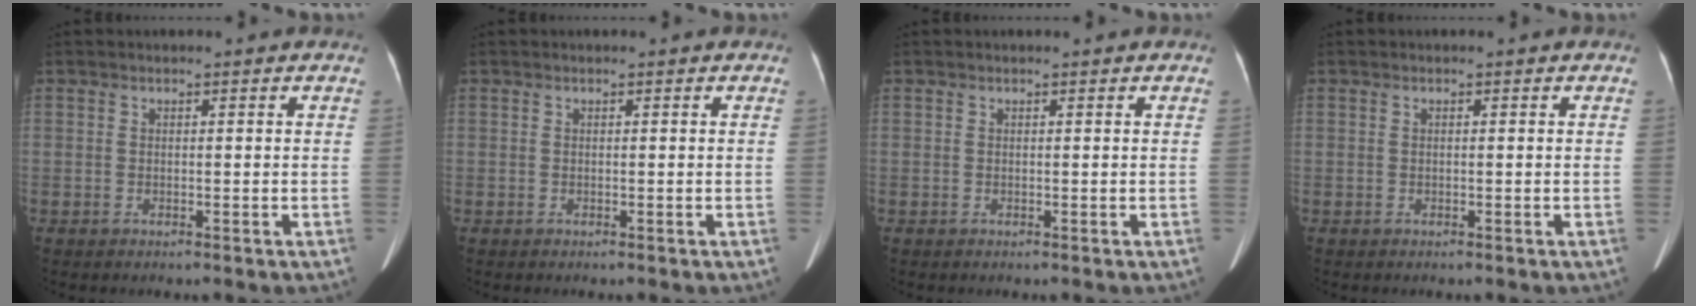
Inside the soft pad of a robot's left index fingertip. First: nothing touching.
{"total": 0.0}
{"total": 0.0}
{"total": 0.0}